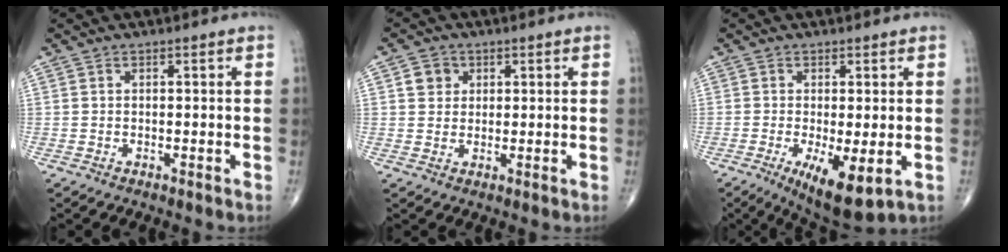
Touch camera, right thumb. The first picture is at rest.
{"total": 3.6, "force": [1.2, 3.2, 1.1], "torque": [-0.002, -0.003, 0.017]}
{"total": 9.2, "force": [-2.6, 3.0, 8.3], "torque": [-0.136, -0.022, -0.034]}